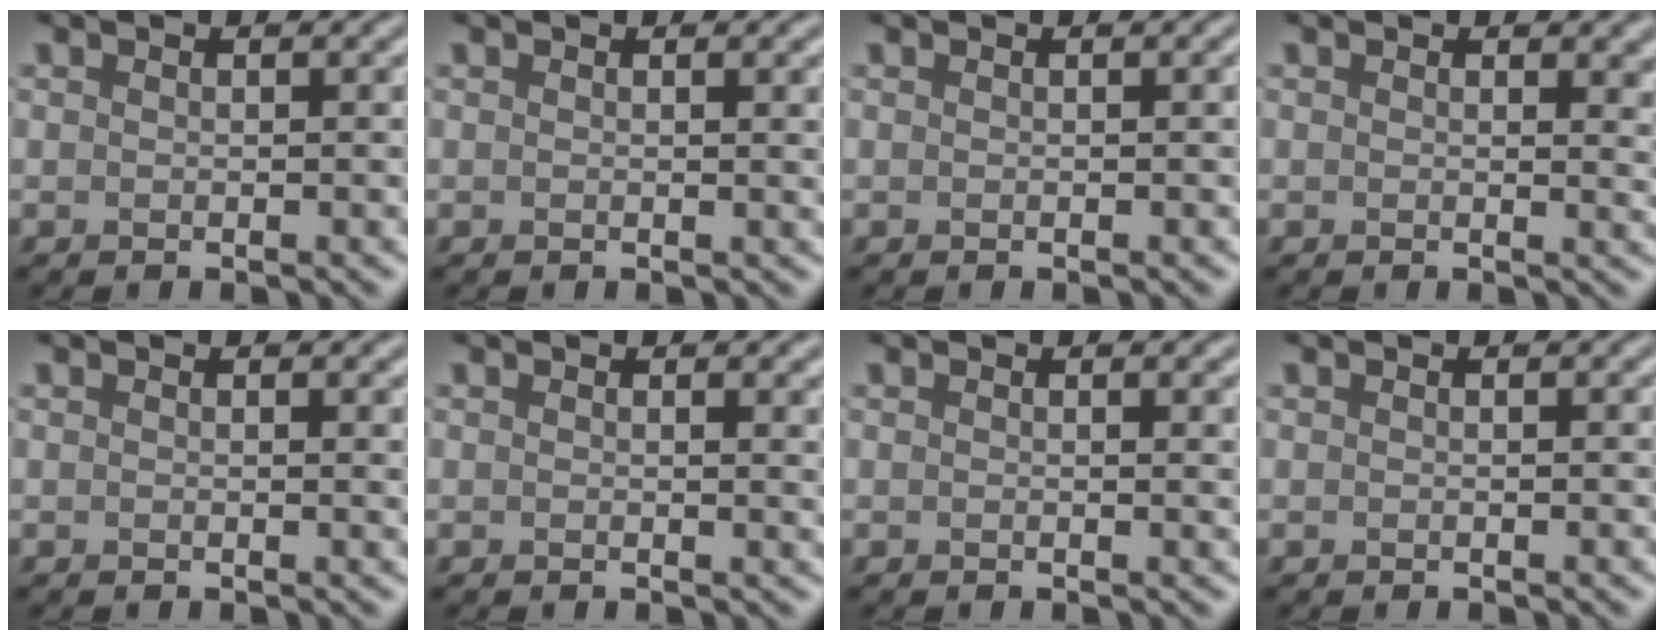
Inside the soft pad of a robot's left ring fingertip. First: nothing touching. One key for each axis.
{"total": 1.1, "fx": 0.5, "fy": 0.3, "fz": 1.0, "tx": -0.006, "ty": 0.001, "tz": 0.005}
{"total": 0.0}
{"total": 2.0, "fx": 0.8, "fy": 1.0, "fz": 1.6, "tx": -0.013, "ty": -0.005, "tz": 0.011}
{"total": 0.7, "fx": 0.4, "fy": 0.2, "fz": 0.5, "tx": -0.002, "ty": 0.001, "tz": 0.006}
{"total": 1.5, "fx": 0.7, "fy": 0.5, "fz": 1.2, "tx": -0.006, "ty": 0.002, "tz": 0.008}
{"total": 1.0, "fx": 0.5, "fy": 0.3, "fz": 0.8, "tx": -0.003, "ty": 0.002, "tz": 0.006}
{"total": 0.0}